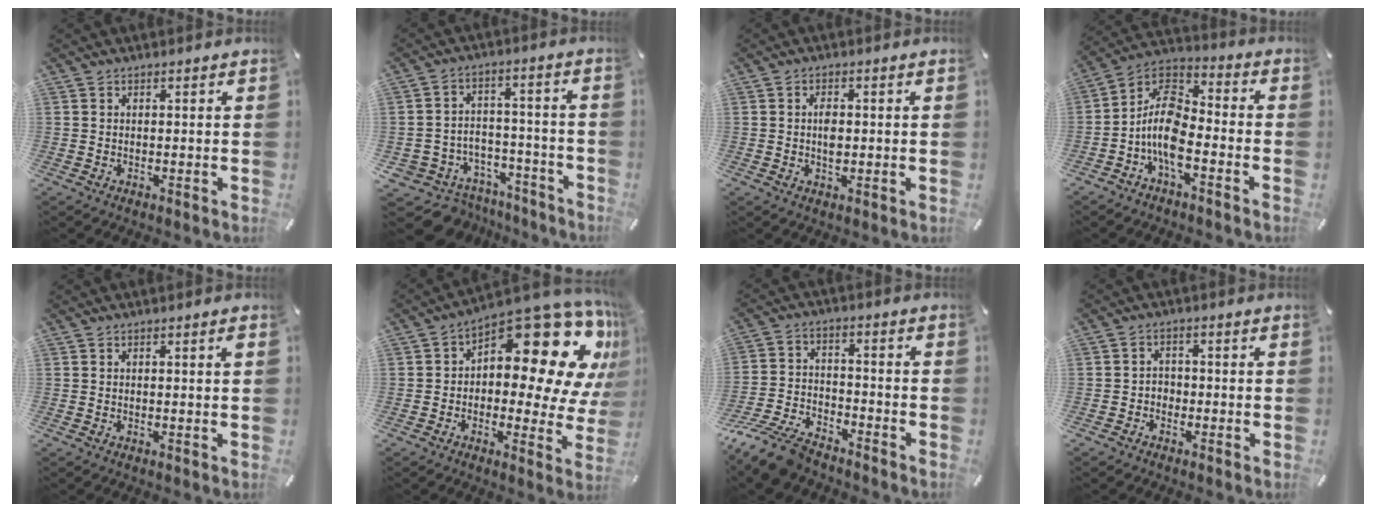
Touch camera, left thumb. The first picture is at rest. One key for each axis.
{"total": 8.1, "fx": -5.2, "fy": 6.1, "fz": 1.1, "tx": -0.018, "ty": 0.027, "tz": -0.085}
{"total": 3.0, "fx": 0.0, "fy": 1.7, "fz": 2.5, "tx": -0.042, "ty": 0.000, "tz": -0.003}
{"total": 11.2, "fx": -4.9, "fy": 6.2, "fz": 7.9, "tx": -0.178, "ty": 0.007, "tz": -0.095}
{"total": 1.0, "fx": 0.2, "fy": 0.0, "fz": 0.9, "tx": -0.017, "ty": 0.000, "tz": 0.003}
{"total": 20.9, "fx": 9.3, "fy": 10.2, "fz": 15.7, "tx": -0.199, "ty": -0.084, "tz": 0.154}
{"total": 11.8, "fx": -9.7, "fy": 4.2, "fz": 5.1, "tx": -0.098, "ty": 0.047, "tz": -0.186}
{"total": 3.0, "fx": -1.6, "fy": 2.4, "fz": 0.6, "tx": -0.011, "ty": 0.012, "tz": -0.034}